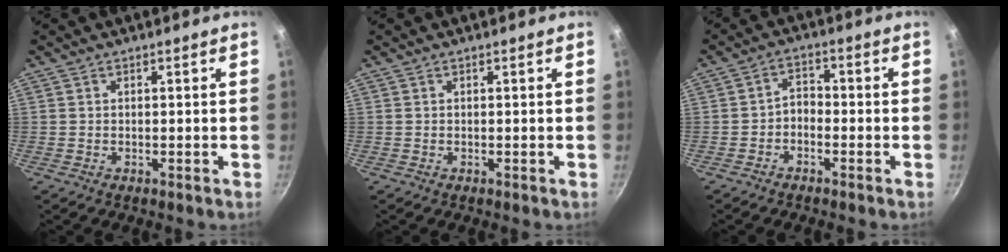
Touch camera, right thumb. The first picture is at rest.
{"total": 0.0}
{"total": 3.0, "force": [-1.5, 2.0, 1.7], "torque": [-0.018, 0.024, -0.032]}